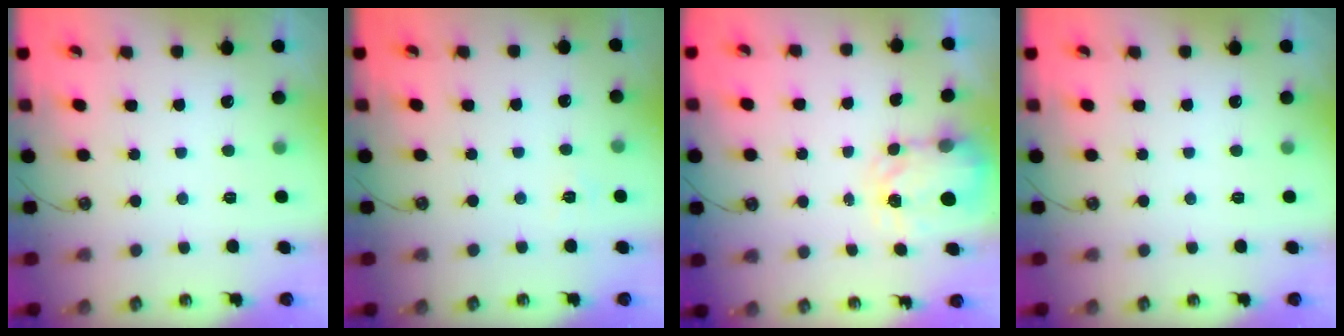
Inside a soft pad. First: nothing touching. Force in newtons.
{"total": 2.3, "press": 2.3, "slide": 0.3}
{"total": 3.8, "press": 3.8, "slide": 0.5}
{"total": 0.0}